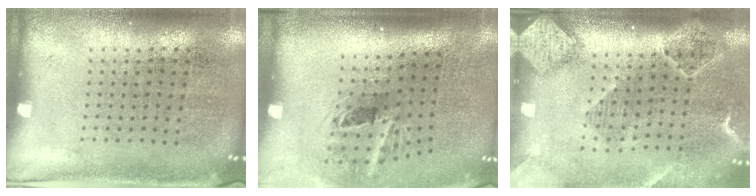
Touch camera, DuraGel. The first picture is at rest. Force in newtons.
{"total": 2.0, "press": 1.2, "slide": 1.6}
{"total": 2.5, "press": 2.0, "slide": 1.5}